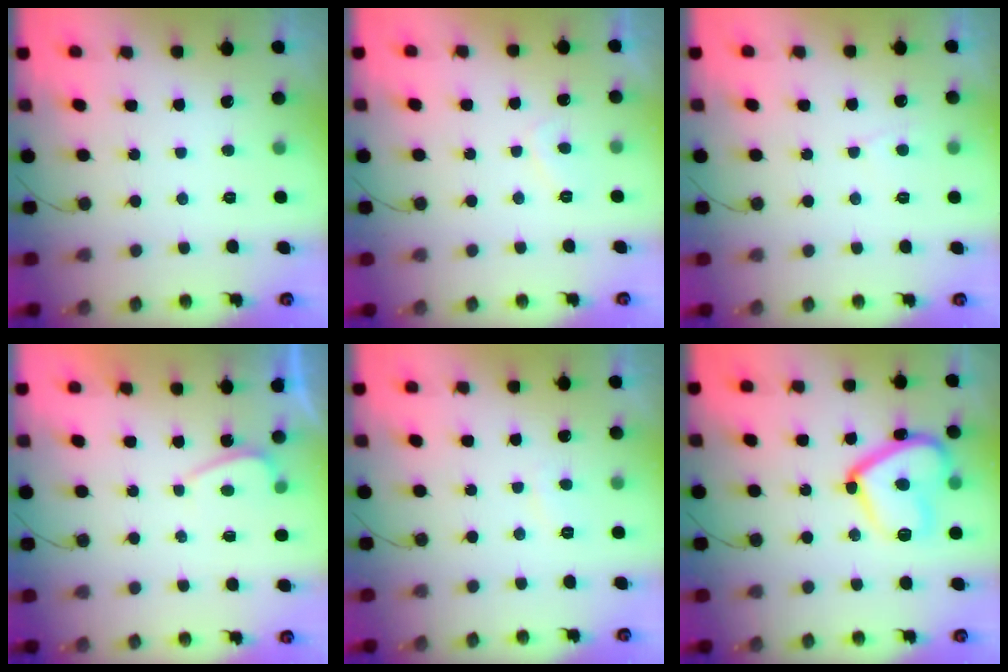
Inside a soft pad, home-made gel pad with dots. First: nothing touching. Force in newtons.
{"total": 2.1, "press": 2.0, "slide": 0.8}
{"total": 3.6, "press": 3.6, "slide": 0.3}
{"total": 0.6, "press": 0.4, "slide": 0.5}
{"total": 1.6, "press": 1.5, "slide": 0.6}
{"total": 16.9, "press": 16.8, "slide": 1.5}